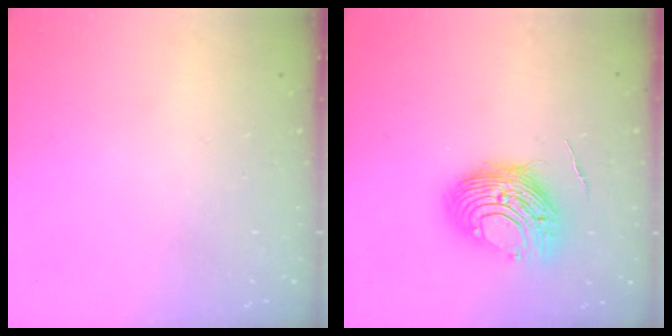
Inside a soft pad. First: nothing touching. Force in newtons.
{"total": 11.5, "press": 11.4, "slide": 1.1}